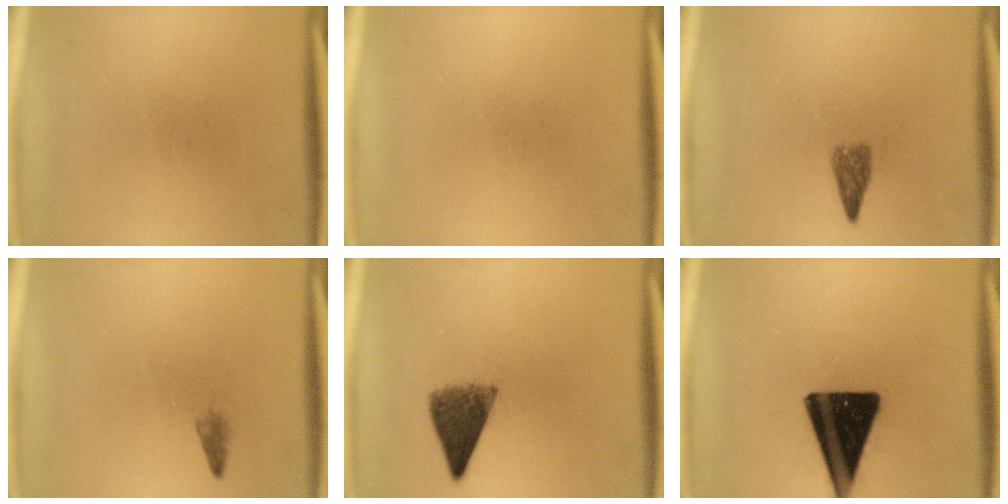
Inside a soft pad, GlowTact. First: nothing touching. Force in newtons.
{"total": 0.0}
{"total": 2.3}
{"total": 0.9}
{"total": 6.3}
{"total": 18.6}